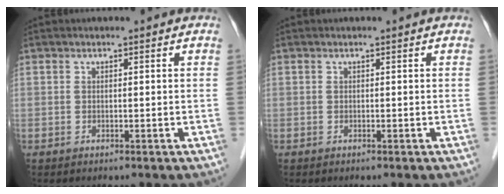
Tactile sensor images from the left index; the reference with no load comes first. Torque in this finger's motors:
{"motor_torque": [0.01, 0.01, -0.01, 0.00]}